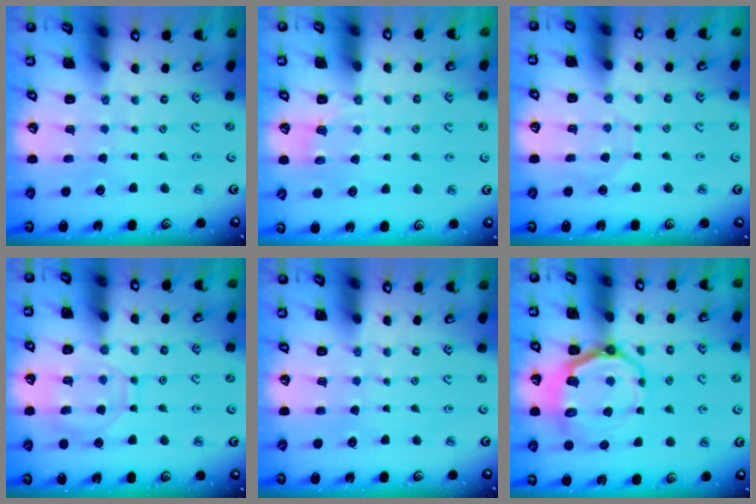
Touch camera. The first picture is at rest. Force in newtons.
{"total": 3.1, "press": 2.4, "slide": 2.0}
{"total": 2.8, "press": 2.8, "slide": 0.3}
{"total": 10.7, "press": 10.7, "slide": 1.0}
{"total": 0.0}
{"total": 13.3, "press": 12.7, "slide": 3.9}